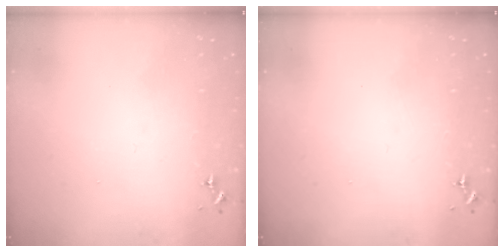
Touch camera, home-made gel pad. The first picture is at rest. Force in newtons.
{"total": 0.0}